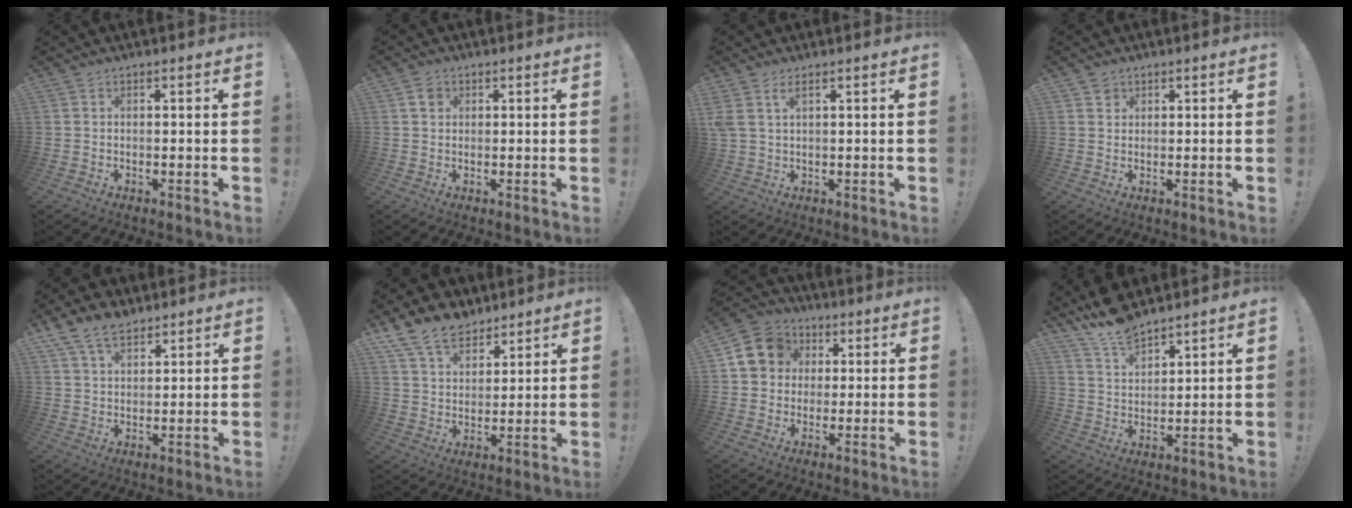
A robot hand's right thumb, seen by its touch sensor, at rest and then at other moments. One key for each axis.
{"total": 2.7, "fx": 1.0, "fy": 2.2, "fz": 1.2, "tx": -0.017, "ty": 0.001, "tz": 0.018}
{"total": 3.8, "fx": 1.8, "fy": 1.5, "fz": 3.0, "tx": -0.067, "ty": -0.004, "tz": 0.032}
{"total": 1.9, "fx": 1.2, "fy": 1.4, "fz": 0.3, "tx": 0.005, "ty": -0.008, "tz": 0.020}
{"total": 8.8, "fx": 6.1, "fy": 4.8, "fz": 4.1, "tx": -0.074, "ty": -0.021, "tz": 0.119}
{"total": 12.3, "fx": 8.9, "fy": 7.2, "fz": 4.4, "tx": -0.084, "ty": -0.055, "tz": 0.173}
{"total": 12.1, "fx": 2.7, "fy": 10.7, "fz": 4.8, "tx": -0.079, "ty": 0.004, "tz": 0.059}
{"total": 10.0, "fx": 8.8, "fy": 3.5, "fz": 3.4, "tx": -0.069, "ty": -0.059, "tz": 0.167}